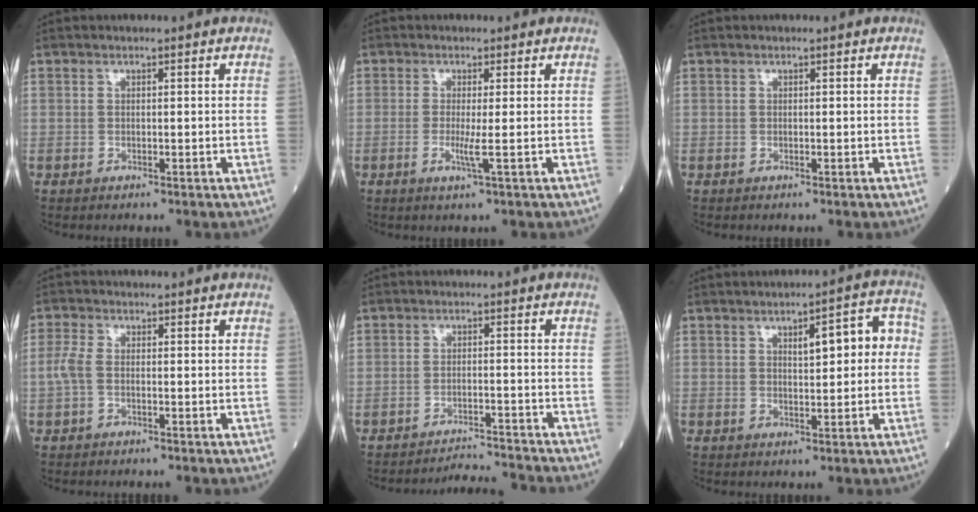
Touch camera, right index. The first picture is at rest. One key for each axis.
{"total": 2.4, "fx": -0.5, "fy": -0.5, "fz": 2.3, "tx": -0.050, "ty": -0.005, "tz": -0.008}
{"total": 0.0}
{"total": 2.5, "fx": -0.6, "fy": 1.3, "fz": 2.0, "tx": -0.057, "ty": 0.000, "tz": -0.017}
{"total": 5.0, "fx": -4.7, "fy": -1.6, "fz": -0.7, "tx": 0.013, "ty": -0.002, "tz": -0.076}
{"total": 6.8, "fx": 1.2, "fy": 2.0, "fz": 6.4, "tx": -0.085, "ty": 0.029, "tz": 0.017}